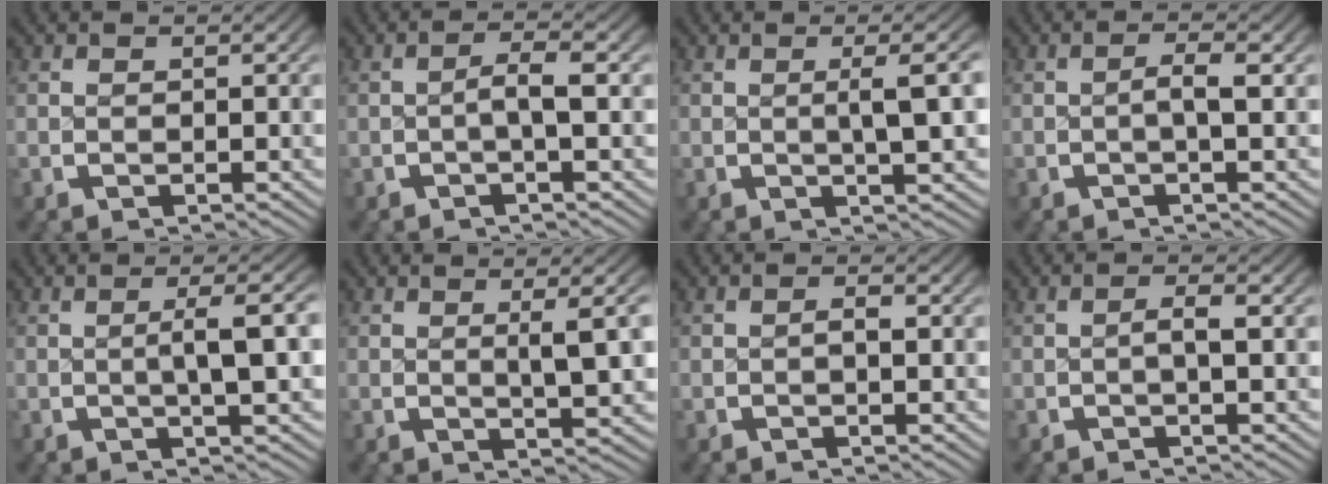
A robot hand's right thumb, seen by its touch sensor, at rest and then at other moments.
{"total": 2.2, "force": [-0.2, 0.3, 2.1], "torque": [-0.044, 0.006, -0.008]}
{"total": 3.1, "force": [0.2, 0.3, 3.0], "torque": [-0.046, 0.006, 0.001]}
{"total": 1.8, "force": [-0.1, 0.2, 1.8], "torque": [-0.035, 0.006, -0.005]}
{"total": 3.4, "force": [-0.1, 0.5, 3.4], "torque": [-0.055, 0.009, -0.004]}
{"total": 3.1, "force": [0.5, 0.3, 3.0], "torque": [-0.046, 0.002, 0.009]}
{"total": 0.8, "force": [-0.2, 0.1, 0.7], "torque": [-0.014, 0.007, -0.005]}
{"total": 1.5, "force": [-0.2, 0.1, 1.4], "torque": [-0.029, 0.008, -0.006]}